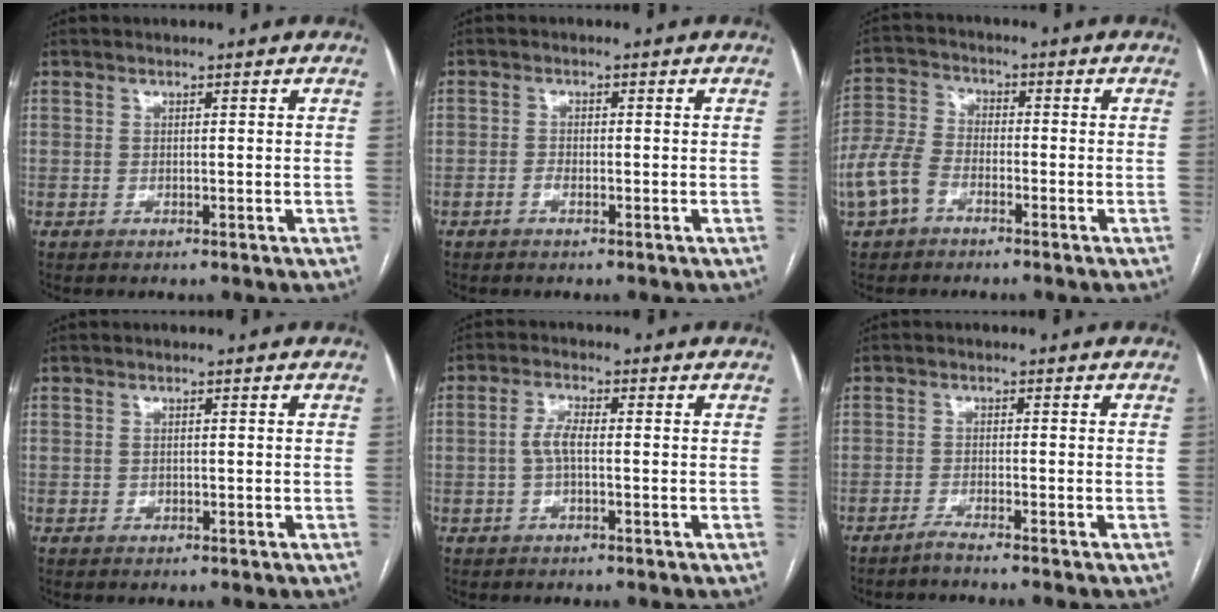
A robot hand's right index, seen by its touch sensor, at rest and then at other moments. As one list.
[{"total": 1.1, "force": [-0.7, 0.5, 0.8], "torque": [-0.015, 0.002, -0.012]}, {"total": 7.2, "force": [-3.6, 4.6, 4.2], "torque": [-0.118, 0.009, -0.076]}, {"total": 0.7, "force": [-0.1, 0.6, 0.4], "torque": [-0.011, 0.004, 0.001]}, {"total": 3.3, "force": [-0.3, 1.0, 3.1], "torque": [-0.067, 0.007, -0.005]}, {"total": 2.4, "force": [-2.1, -0.7, 0.9], "torque": [-0.018, 0.001, -0.037]}]